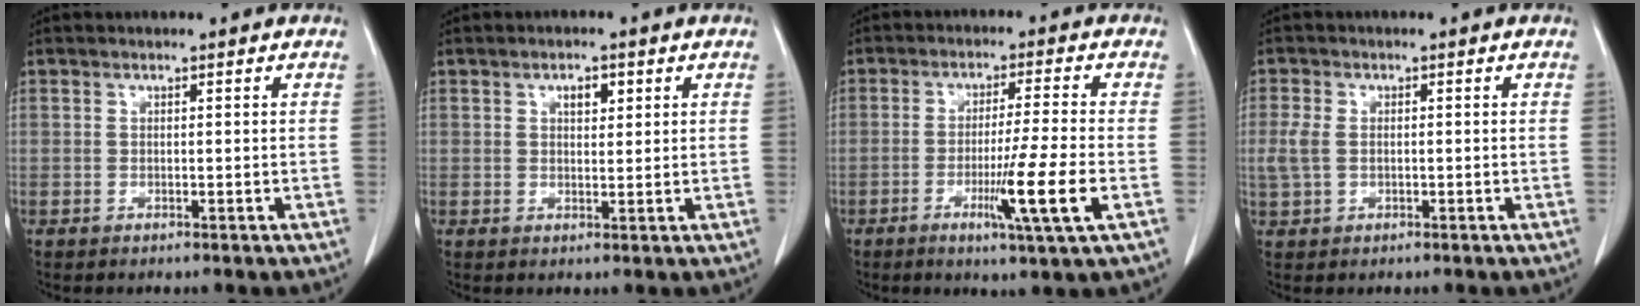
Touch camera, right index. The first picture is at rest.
{"total": 2.6, "force": [1.2, 1.2, 1.9], "torque": [-0.030, 0.000, 0.020]}
{"total": 9.3, "force": [-3.0, -1.3, 8.7], "torque": [-0.147, -0.026, -0.053]}
{"total": 4.4, "force": [-0.5, 2.5, 3.5], "torque": [-0.113, 0.011, -0.011]}